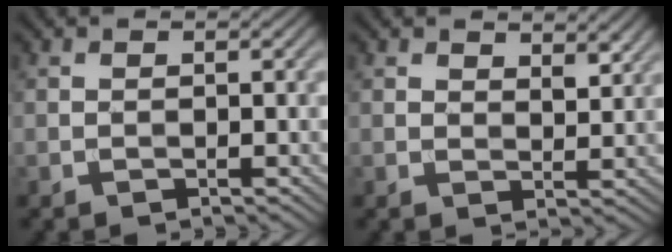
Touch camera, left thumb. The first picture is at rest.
{"total": 3.9, "force": [2.8, 1.8, 2.0], "torque": [-0.037, -0.004, 0.050]}